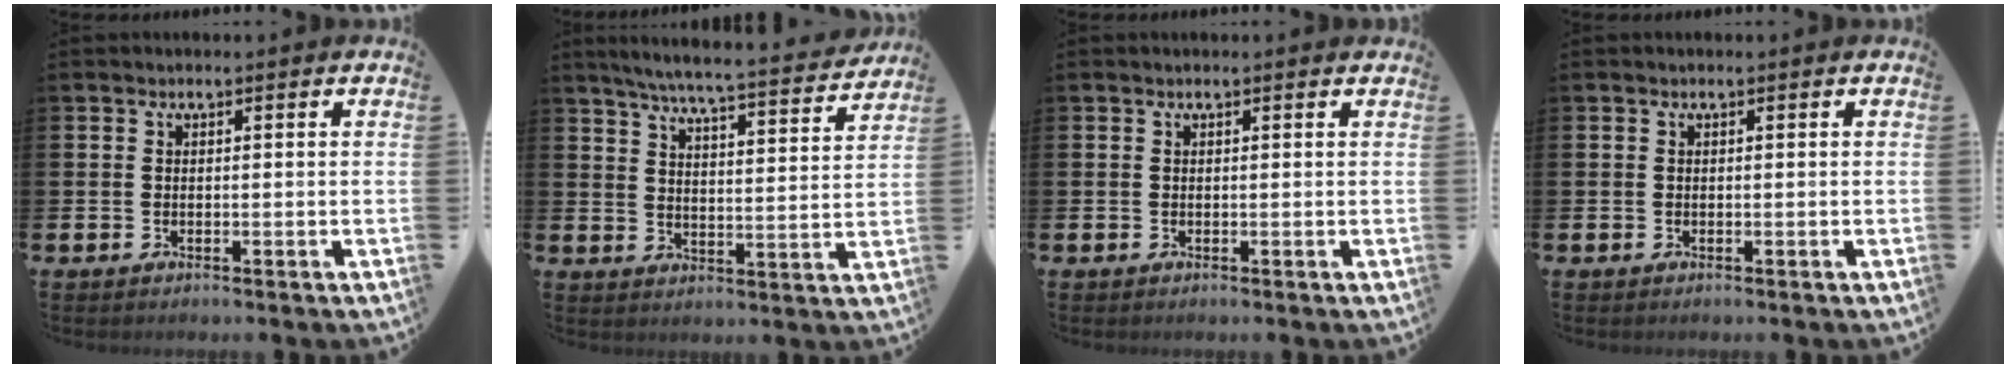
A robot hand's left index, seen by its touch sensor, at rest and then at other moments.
{"total": 6.7, "force": [6.2, 0.0, 2.4], "torque": [-0.059, -0.047, 0.104]}
{"total": 0.0}
{"total": 0.0}